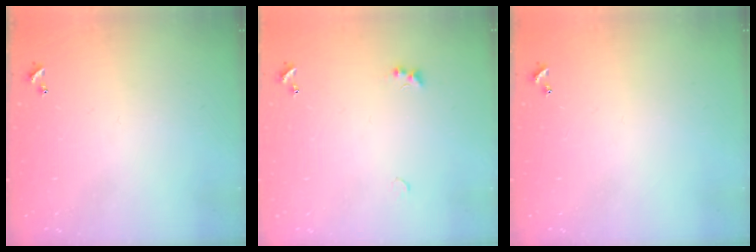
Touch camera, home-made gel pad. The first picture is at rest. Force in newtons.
{"total": 1.8, "press": 1.7, "slide": 0.4}
{"total": 0.0}